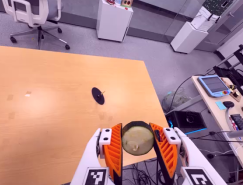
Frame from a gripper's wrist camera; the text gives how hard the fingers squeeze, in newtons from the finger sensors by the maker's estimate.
{"total": 9.7, "left": 9.0, "right": 10.4}